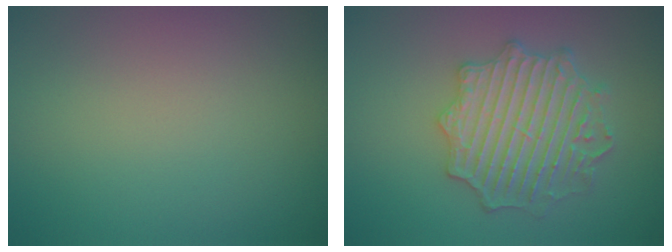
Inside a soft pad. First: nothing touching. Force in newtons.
{"total": 4.7, "press": 4.6, "slide": 0.9}